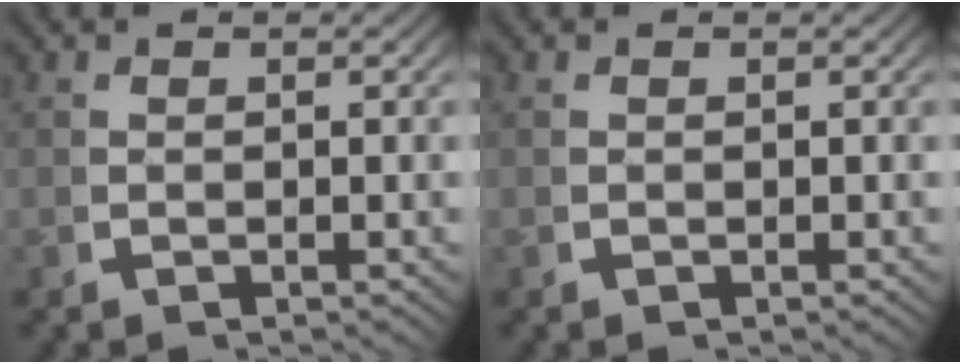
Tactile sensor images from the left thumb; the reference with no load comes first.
{"total": 0.0}